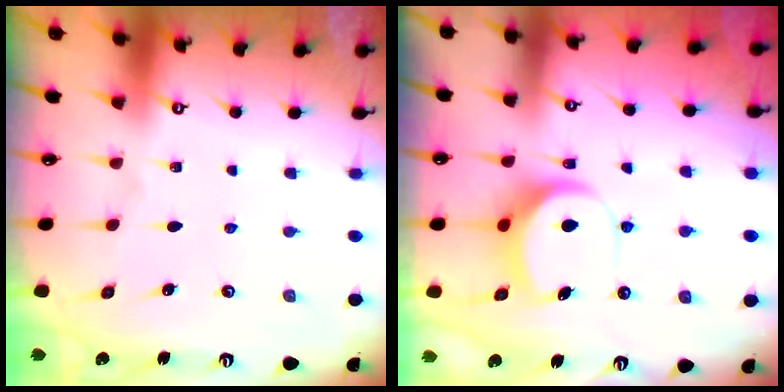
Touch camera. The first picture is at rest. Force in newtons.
{"total": 7.9, "press": 7.9, "slide": 1.0}